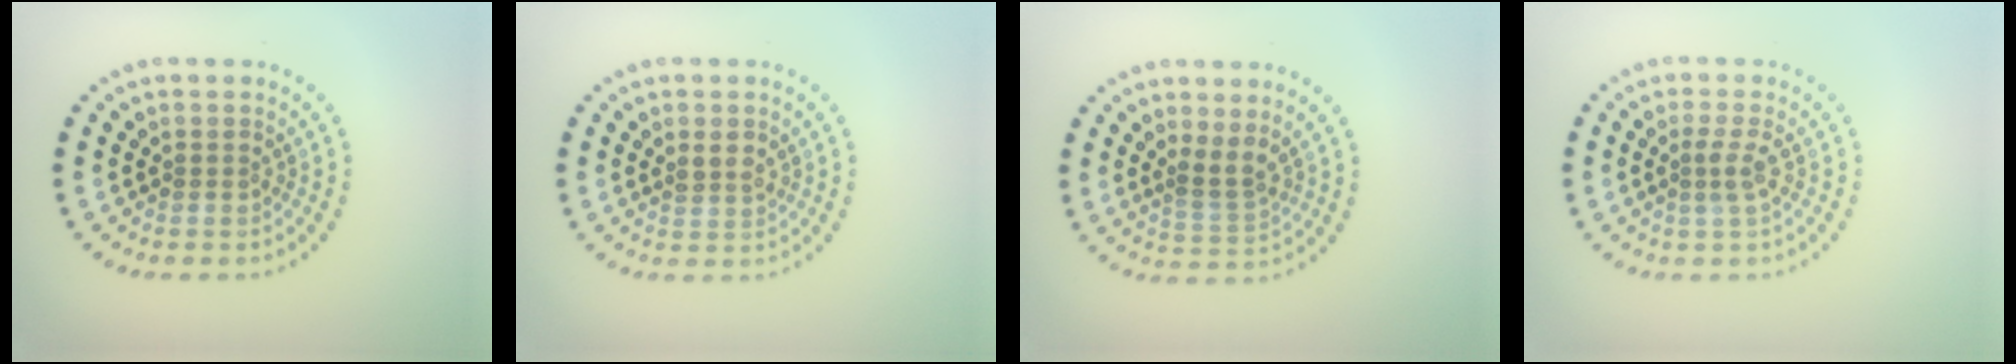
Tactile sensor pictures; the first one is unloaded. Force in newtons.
{"total": 1.6, "press": 1.4, "slide": 0.8}
{"total": 1.9, "press": 1.4, "slide": 1.4}
{"total": 1.6, "press": 1.2, "slide": 1.0}